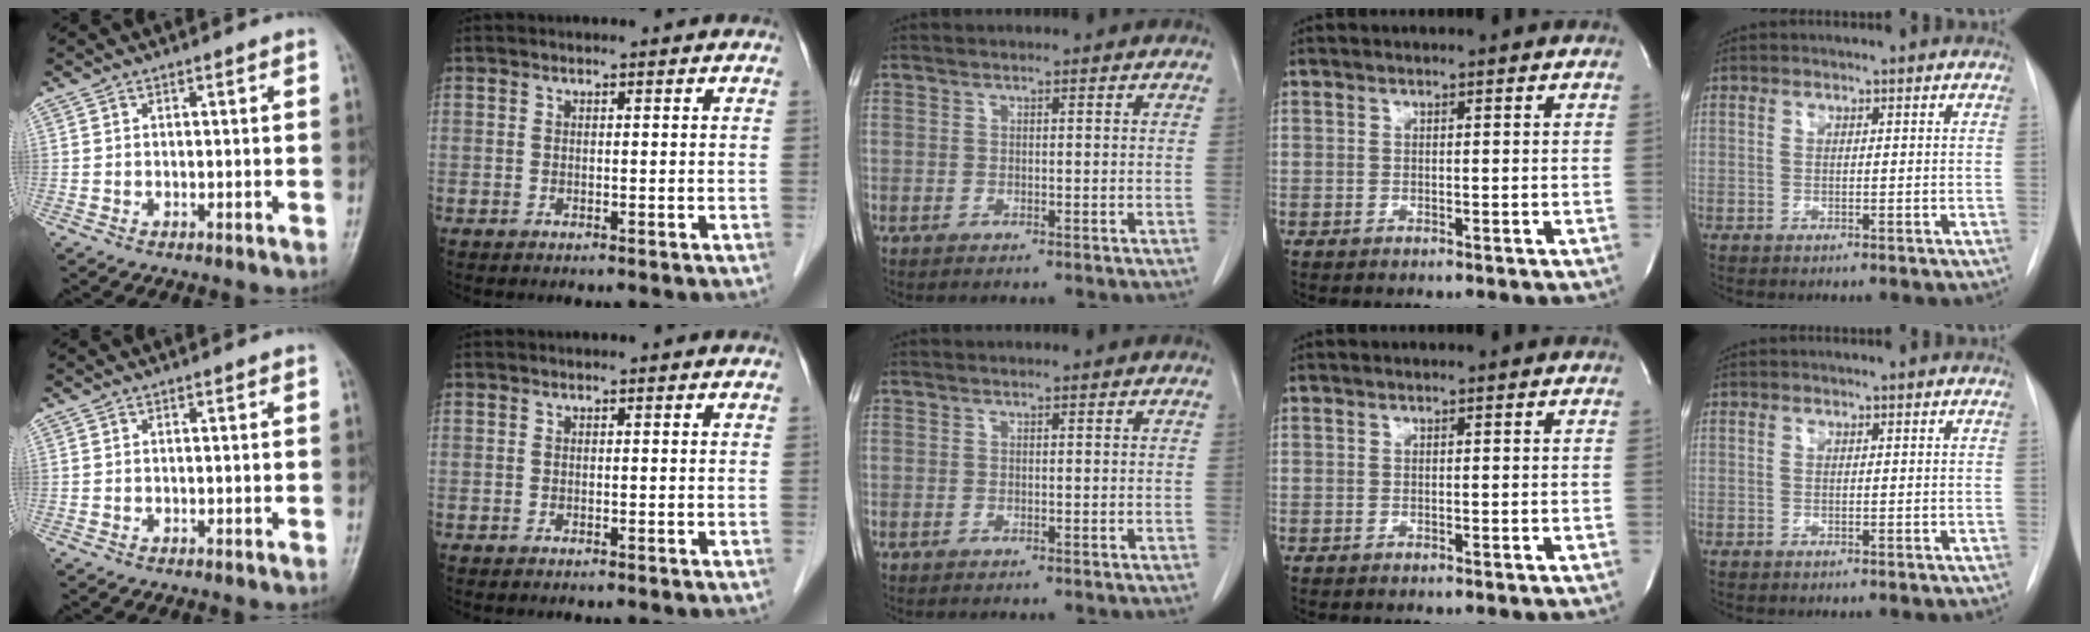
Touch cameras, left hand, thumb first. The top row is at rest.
{}